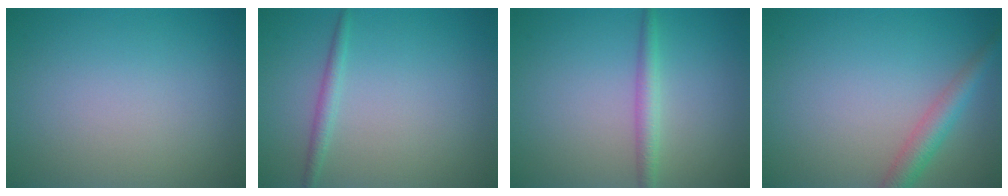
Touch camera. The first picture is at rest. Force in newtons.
{"total": 1.3, "press": 1.3, "slide": 0.1}
{"total": 1.9, "press": 1.9, "slide": 0.1}
{"total": 2.9, "press": 2.9, "slide": 0.2}